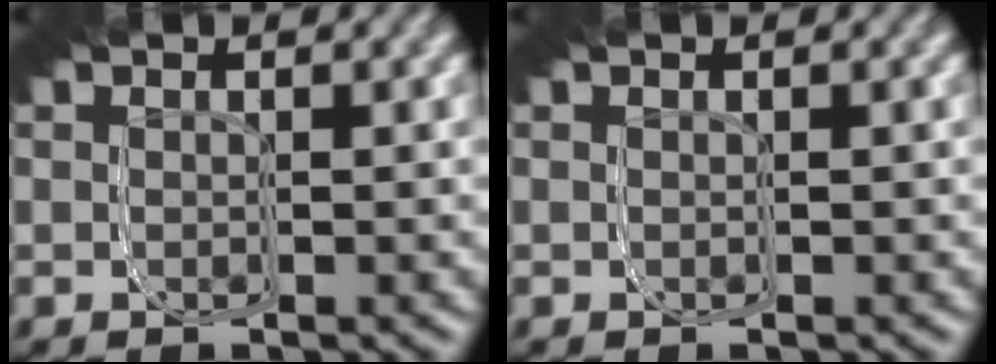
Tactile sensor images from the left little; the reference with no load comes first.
{"total": 0.0}